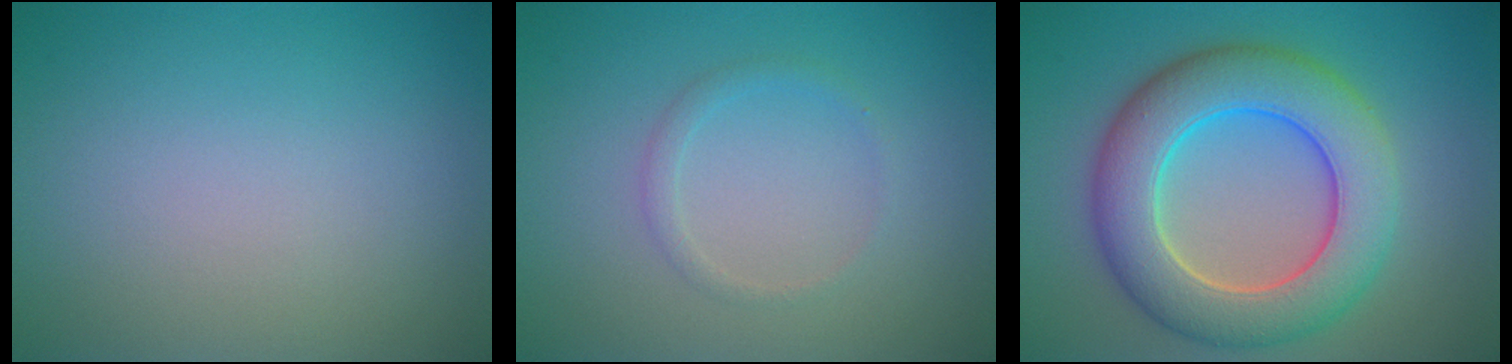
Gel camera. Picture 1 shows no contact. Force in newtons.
{"total": 1.1, "press": 1.1, "slide": 0.0}
{"total": 9.1, "press": 9.1, "slide": 0.4}